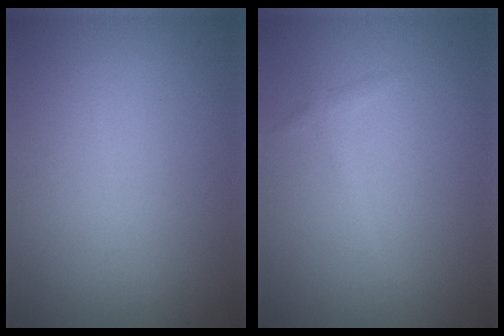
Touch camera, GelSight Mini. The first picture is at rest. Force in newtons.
{"total": 0.9, "press": 0.9, "slide": 0.1}